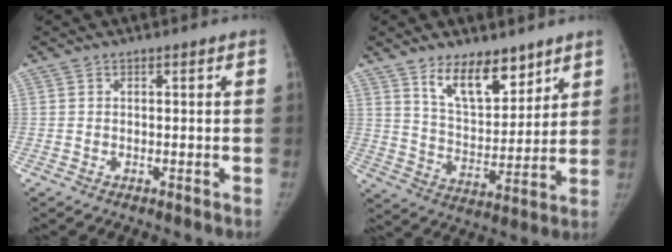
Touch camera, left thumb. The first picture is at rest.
{"total": 12.5, "force": [8.4, 5.8, 7.1], "torque": [-0.084, -0.064, 0.154]}